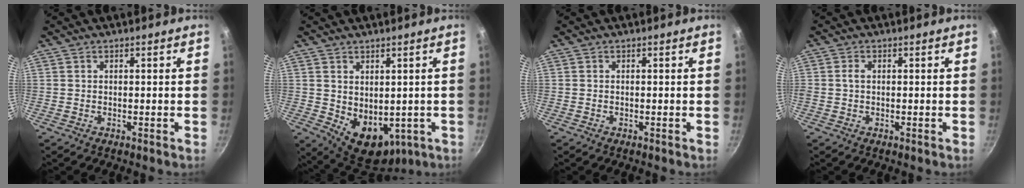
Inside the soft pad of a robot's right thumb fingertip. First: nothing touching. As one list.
[{"total": 10.4, "force": [-0.4, 7.2, 7.5], "torque": [-0.083, -0.020, 0.021]}, {"total": 0.0}, {"total": 1.4, "force": [0.1, 1.0, 1.0], "torque": [-0.017, 0.006, 0.000]}]